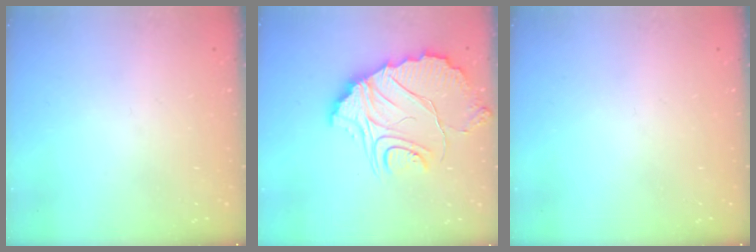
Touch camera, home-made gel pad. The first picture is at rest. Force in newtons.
{"total": 13.3, "press": 13.3, "slide": 1.1}
{"total": 0.0}